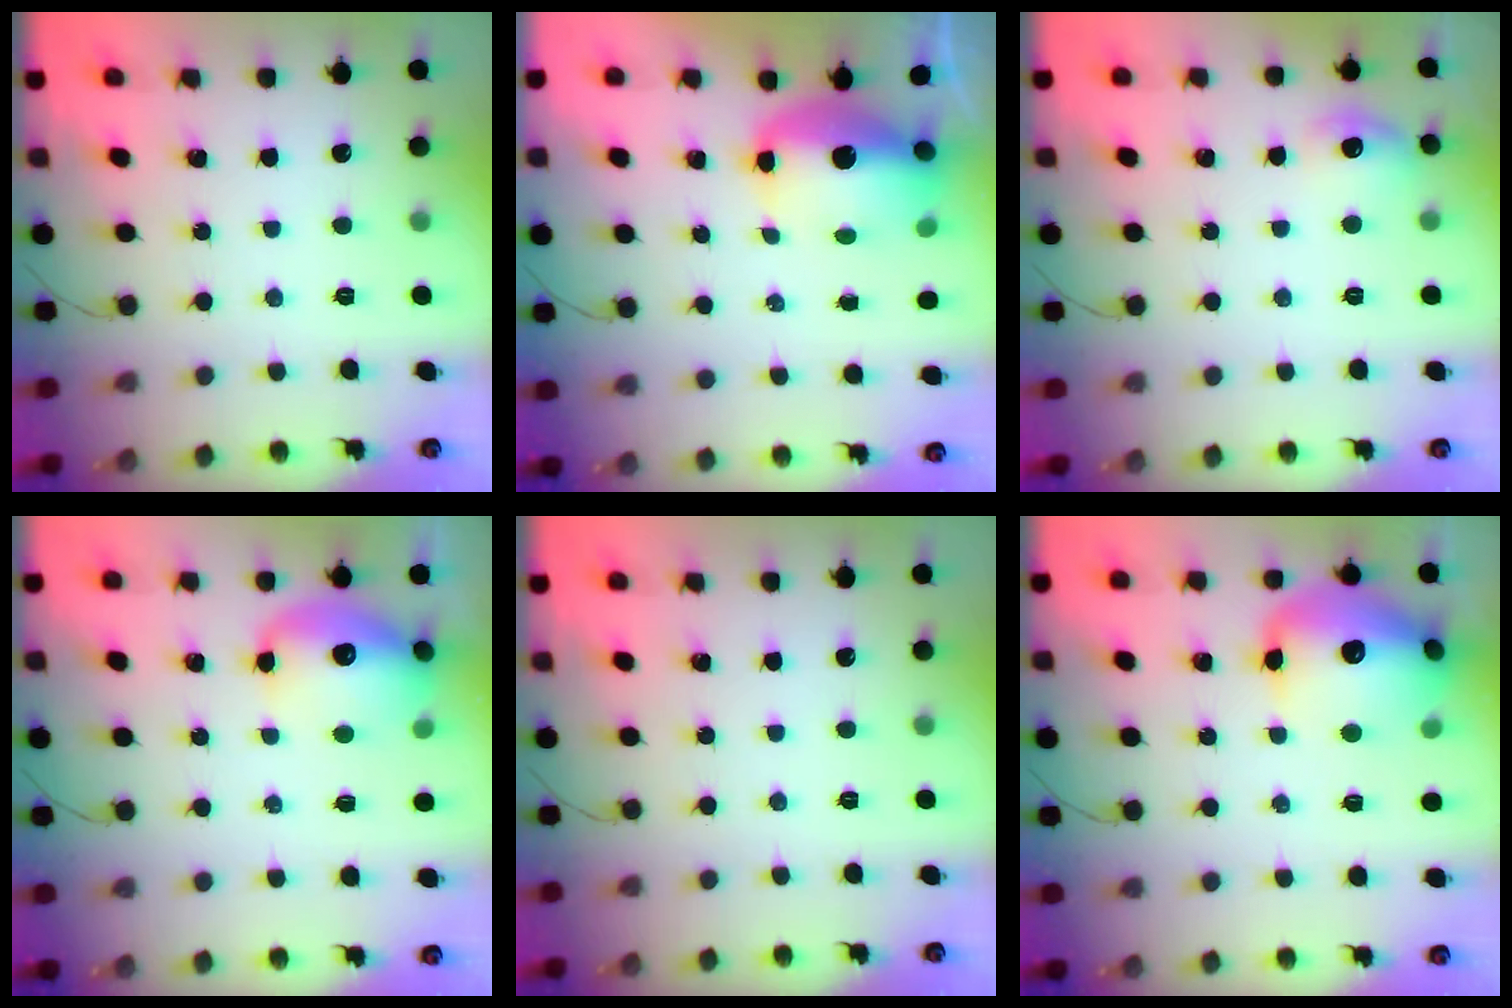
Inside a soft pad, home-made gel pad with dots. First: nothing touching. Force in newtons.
{"total": 12.0, "press": 11.4, "slide": 3.7}
{"total": 8.1, "press": 7.9, "slide": 1.4}
{"total": 13.7, "press": 13.2, "slide": 3.8}
{"total": 0.0}
{"total": 17.2, "press": 17.1, "slide": 2.5}